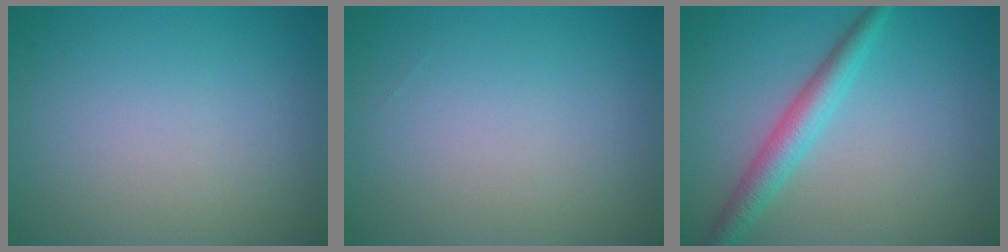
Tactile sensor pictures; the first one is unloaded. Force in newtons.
{"total": 0.0}
{"total": 3.3, "press": 3.3, "slide": 0.1}